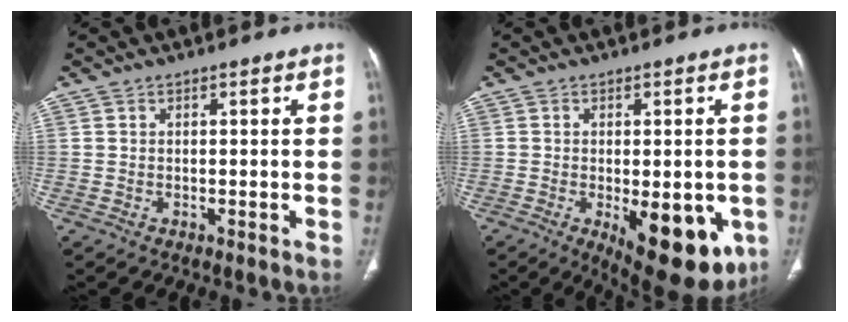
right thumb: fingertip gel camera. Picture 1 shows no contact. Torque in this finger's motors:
{"motor_torque": [1.71, 2.79, 0.71, -0.80, 0.27]}